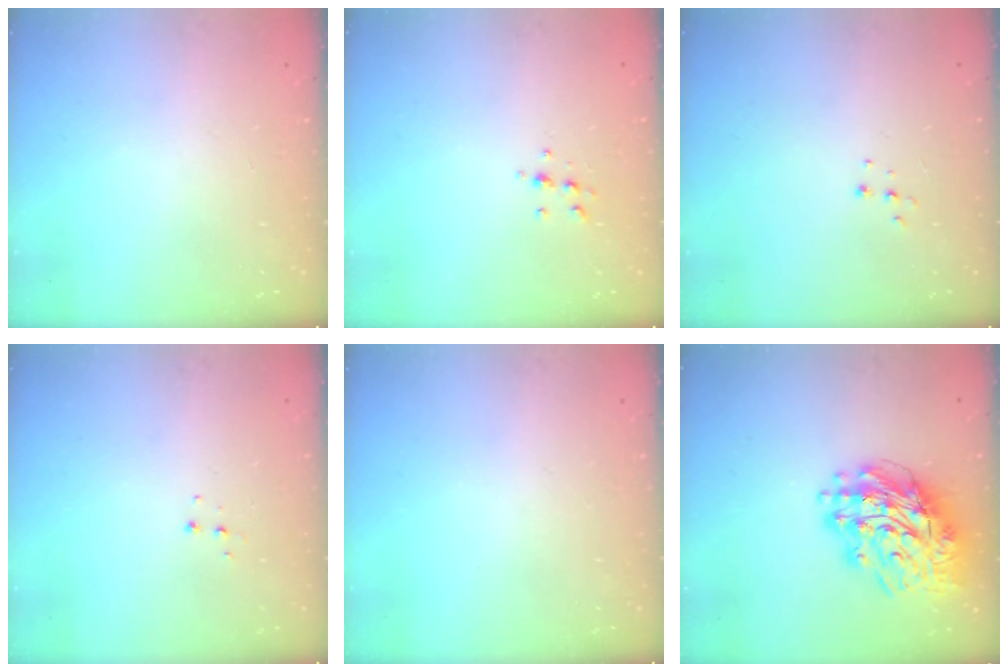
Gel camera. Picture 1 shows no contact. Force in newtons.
{"total": 5.8, "press": 5.8, "slide": 0.6}
{"total": 4.9, "press": 4.9, "slide": 0.7}
{"total": 3.7, "press": 3.7, "slide": 0.4}
{"total": 0.0}
{"total": 18.5, "press": 18.3, "slide": 3.0}